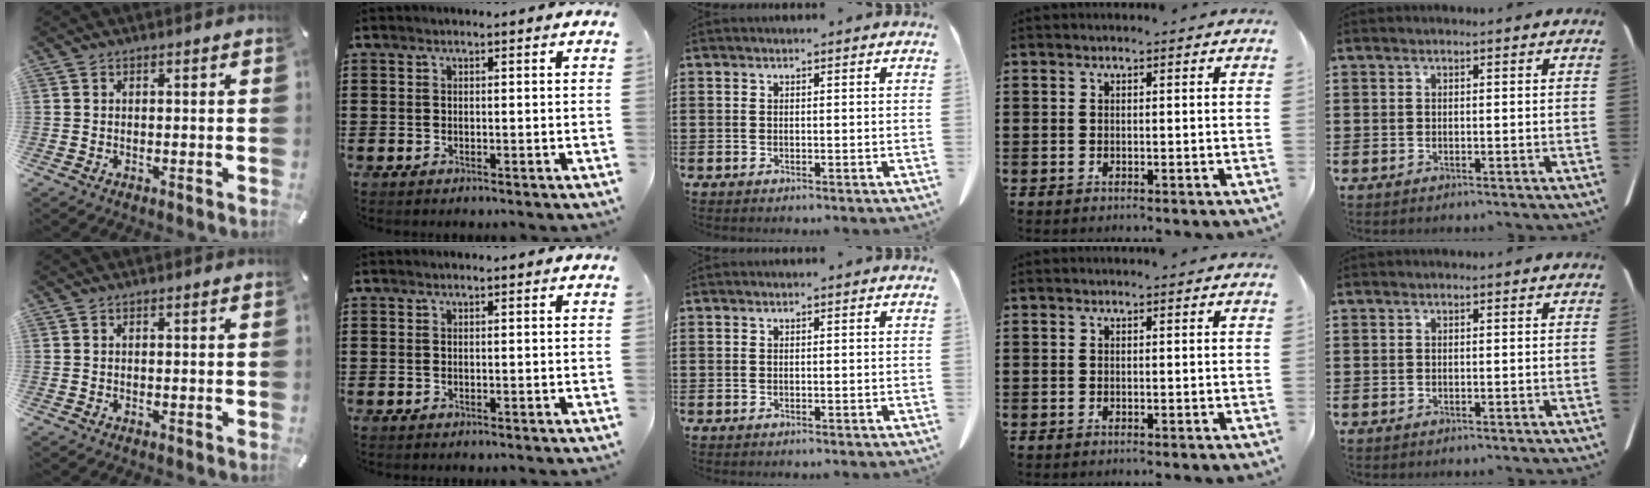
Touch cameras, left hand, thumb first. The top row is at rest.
{}